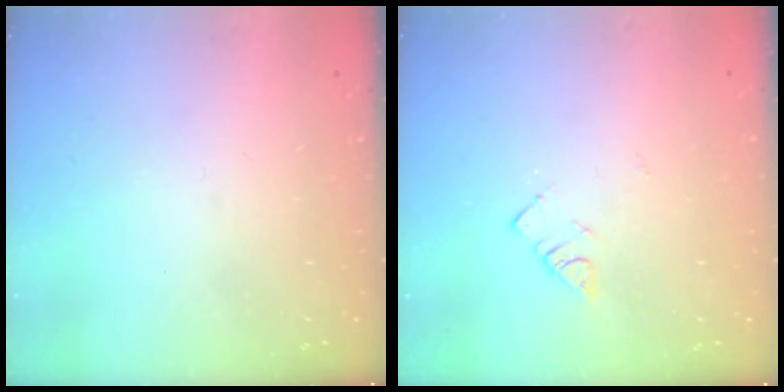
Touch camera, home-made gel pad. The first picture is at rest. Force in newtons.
{"total": 2.6, "press": 2.6, "slide": 0.4}